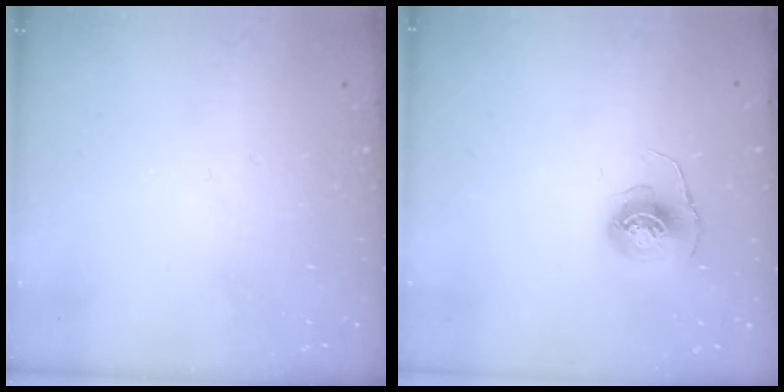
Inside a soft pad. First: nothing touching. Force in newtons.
{"total": 6.0, "press": 6.0, "slide": 0.3}